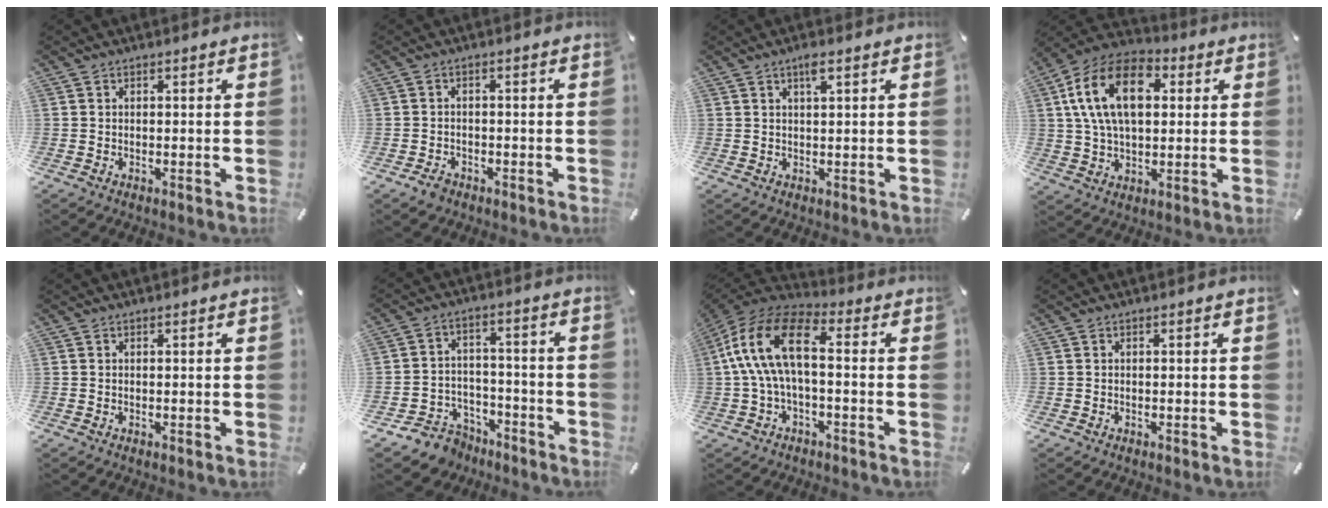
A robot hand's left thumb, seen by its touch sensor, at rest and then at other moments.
{"total": 2.6, "force": [-1.8, 1.6, 0.9], "torque": [-0.023, 0.008, -0.037]}
{"total": 2.5, "force": [1.4, 0.4, 2.1], "torque": [-0.044, 0.003, 0.024]}
{"total": 17.4, "force": [3.9, 11.0, 12.9], "torque": [-0.270, 0.011, 0.066]}
{"total": 0.0}
{"total": 8.3, "force": [-6.4, 5.0, 1.7], "torque": [-0.030, 0.043, -0.121]}
{"total": 15.6, "force": [0.8, 7.9, 13.4], "torque": [-0.286, 0.000, 0.010]}
{"total": 0.0}